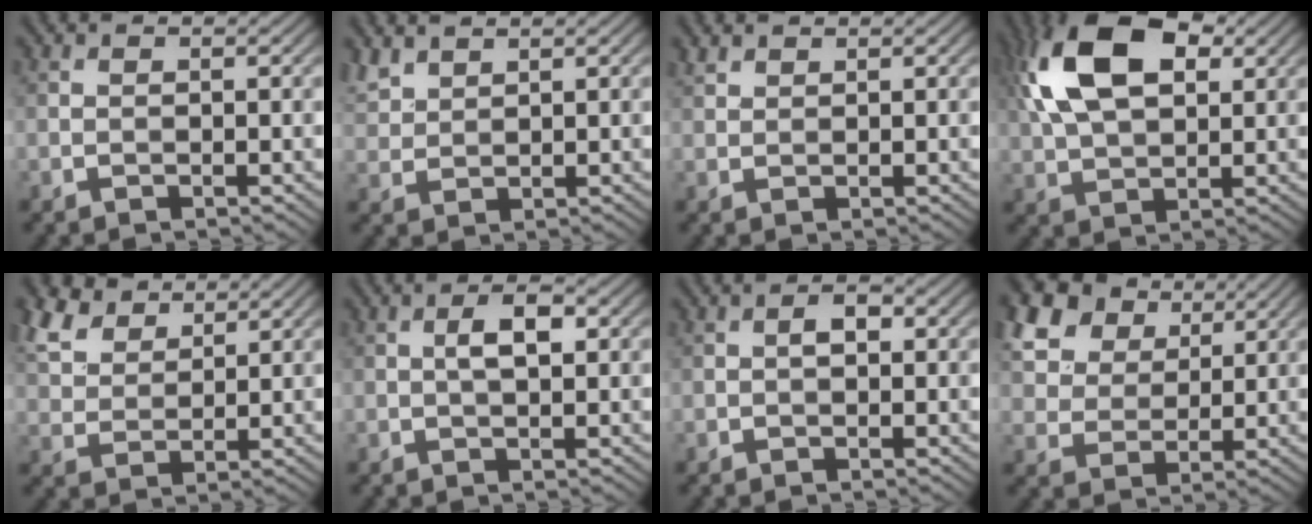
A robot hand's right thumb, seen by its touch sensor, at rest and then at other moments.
{"total": 3.2, "force": [2.6, 1.3, 1.4], "torque": [-0.041, 0.008, 0.063]}
{"total": 1.3, "force": [1.2, 0.4, 0.4], "torque": [-0.015, 0.006, 0.029]}
{"total": 13.8, "force": [4.6, 7.8, 10.4], "torque": [-0.226, 0.025, 0.081]}
{"total": 6.8, "force": [4.9, 3.3, 3.3], "torque": [-0.089, 0.016, 0.105]}
{"total": 3.1, "force": [0.4, 1.1, 2.9], "torque": [-0.053, 0.008, 0.004]}
{"total": 1.7, "force": [0.0, 0.9, 1.4], "torque": [-0.020, 0.005, -0.003]}
{"total": 14.1, "force": [8.0, 9.3, 7.0], "torque": [-0.208, 0.026, 0.168]}